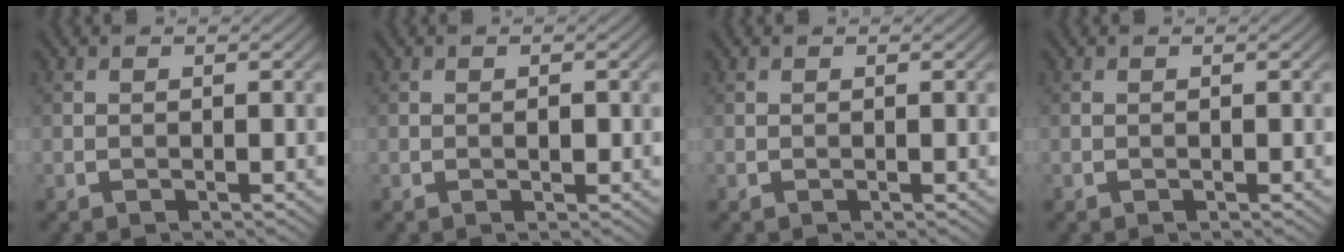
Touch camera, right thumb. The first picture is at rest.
{"total": 0.8, "force": [-0.1, 0.4, 0.6], "torque": [-0.008, -0.001, -0.002]}
{"total": 0.0}
{"total": 0.0}